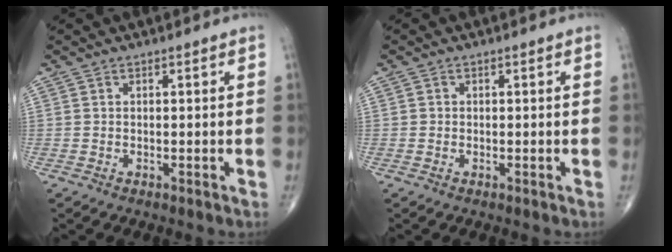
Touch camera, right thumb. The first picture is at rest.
{"total": 0.6, "force": [-0.1, 0.6, 0.1], "torque": [0.001, 0.003, -0.003]}